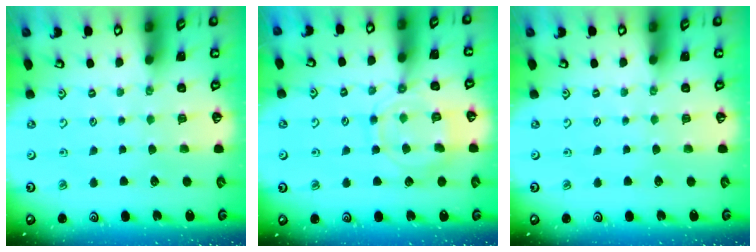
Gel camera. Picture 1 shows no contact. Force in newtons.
{"total": 11.2, "press": 11.1, "slide": 1.1}
{"total": 0.0}